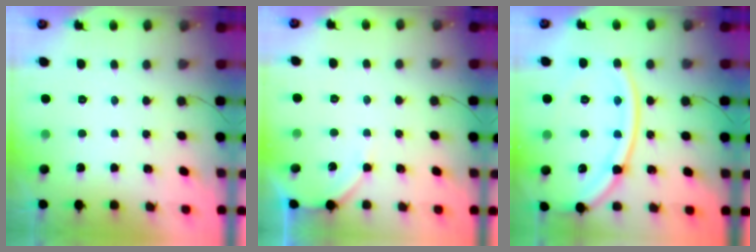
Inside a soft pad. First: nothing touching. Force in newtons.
{"total": 5.1, "press": 5.1, "slide": 0.6}
{"total": 17.2, "press": 17.1, "slide": 2.1}